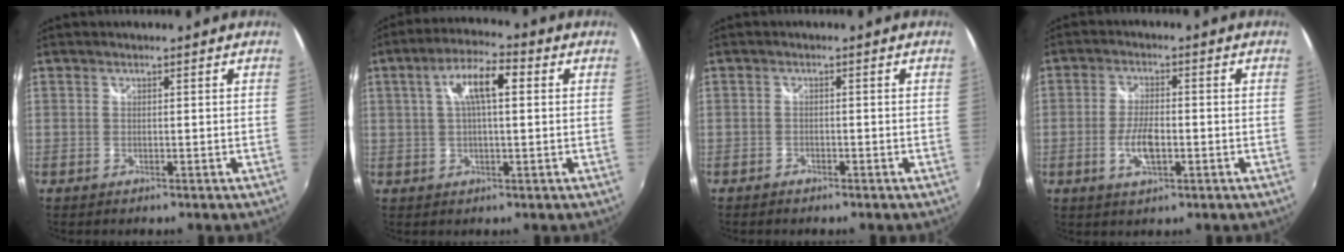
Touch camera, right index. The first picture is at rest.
{"total": 8.2, "force": [2.0, 2.5, 7.6], "torque": [-0.137, 0.018, 0.033]}
{"total": 1.4, "force": [-1.2, 0.6, 0.2], "torque": [-0.009, -0.003, -0.022]}
{"total": 5.8, "force": [-1.8, 2.2, 5.1], "torque": [-0.104, -0.001, -0.032]}